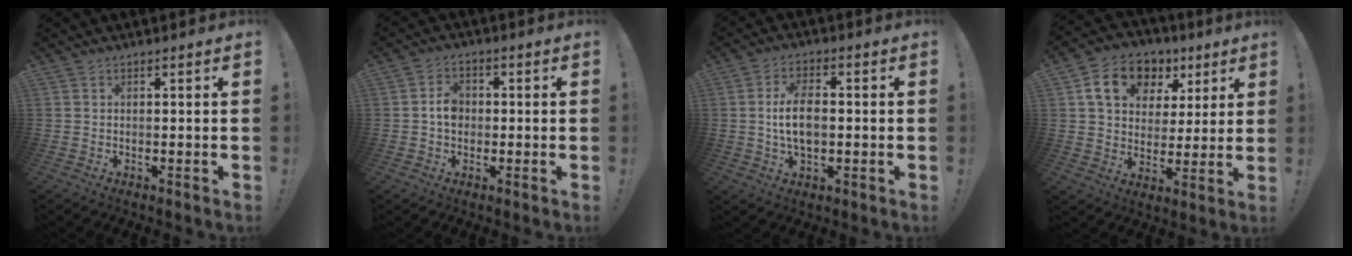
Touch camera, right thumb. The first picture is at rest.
{"total": 5.0, "force": [-0.4, 3.8, 3.1], "torque": [-0.048, 0.008, -0.009]}
{"total": 9.3, "force": [-0.4, 5.1, 7.8], "torque": [-0.145, -0.001, -0.010]}
{"total": 14.7, "force": [6.7, 10.9, 7.2], "torque": [-0.111, -0.021, 0.128]}